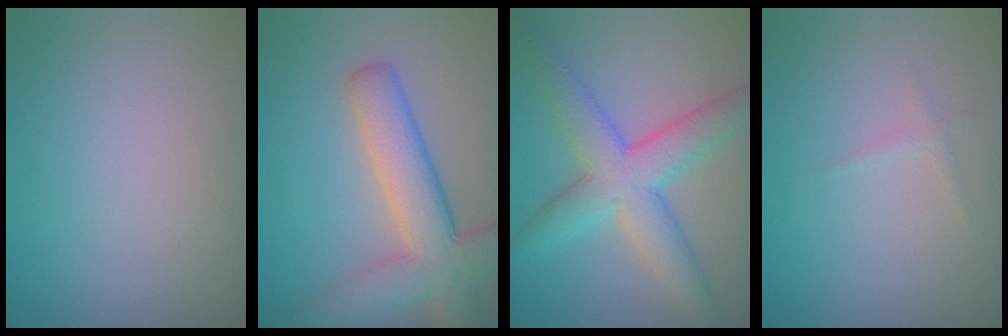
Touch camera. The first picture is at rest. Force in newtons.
{"total": 7.5, "press": 7.5, "slide": 0.3}
{"total": 6.8, "press": 6.8, "slide": 0.1}
{"total": 0.6, "press": 0.6, "slide": 0.0}